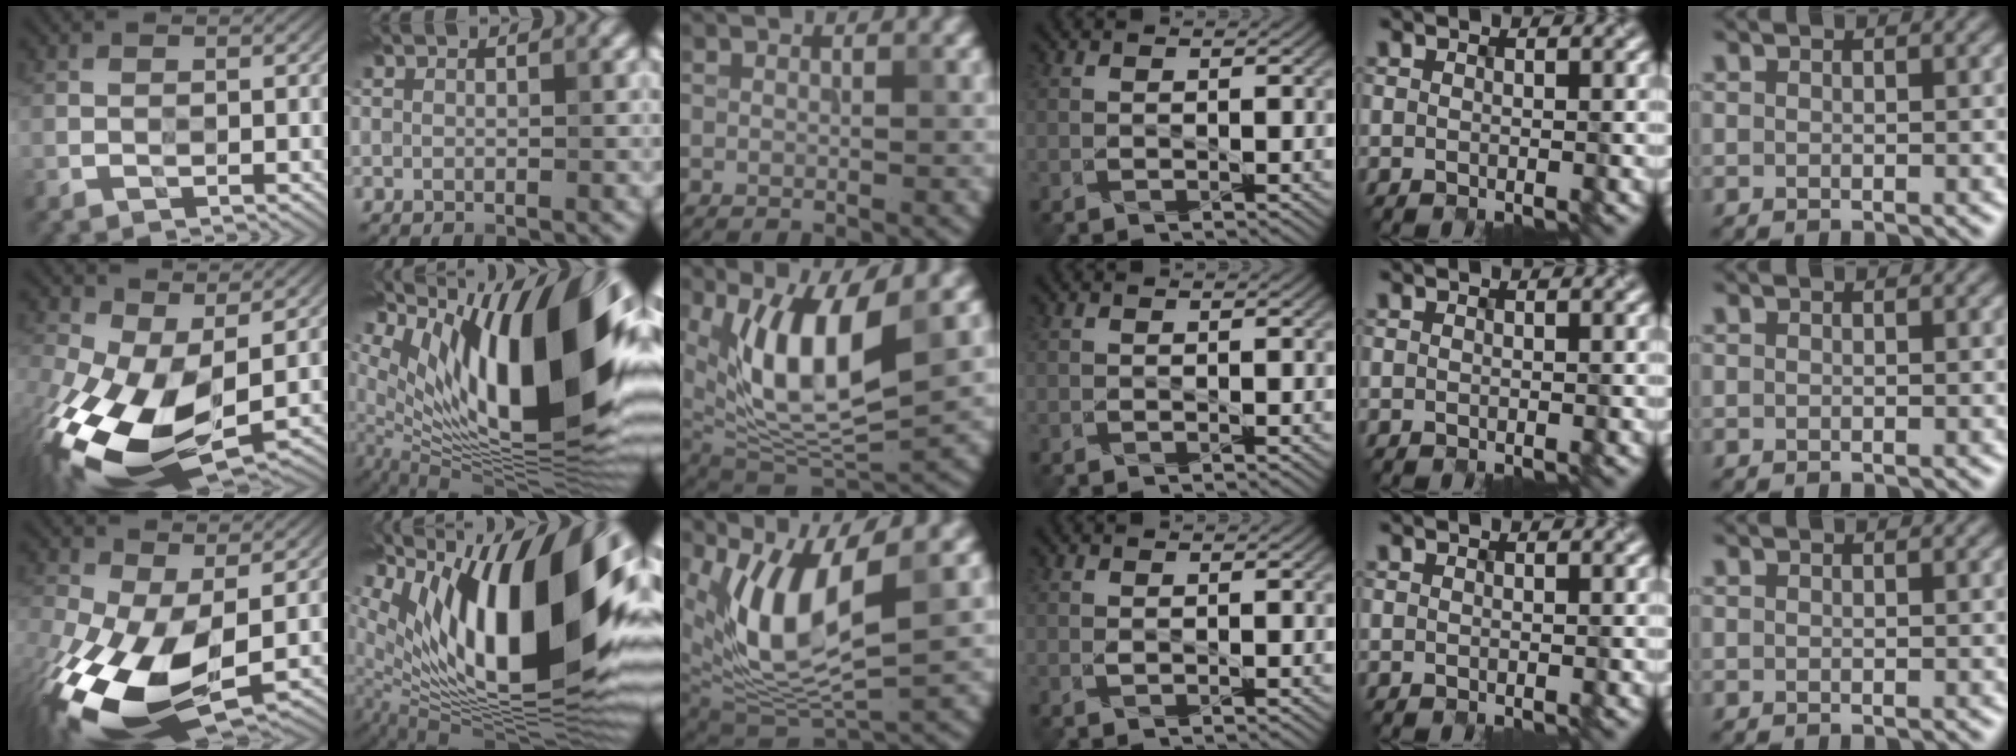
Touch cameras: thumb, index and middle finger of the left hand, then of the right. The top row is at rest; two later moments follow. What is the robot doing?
{"motion": "extract", "object": "ethernet cable"}